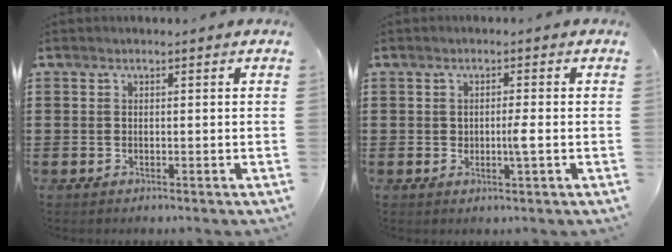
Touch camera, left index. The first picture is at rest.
{"total": 2.2, "force": [-0.2, 0.1, 2.2], "torque": [-0.039, -0.004, -0.005]}